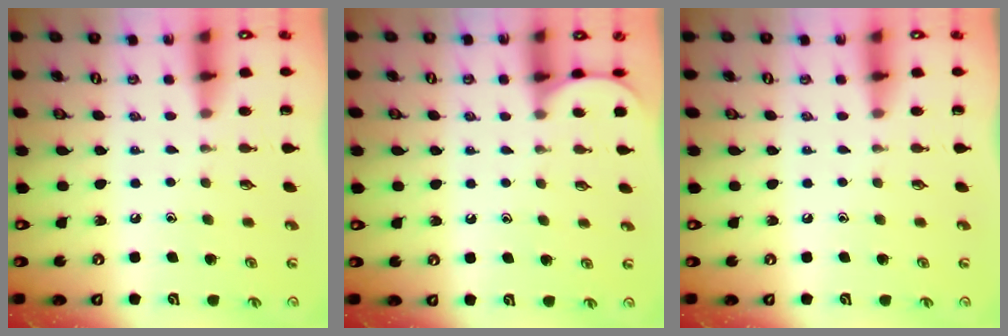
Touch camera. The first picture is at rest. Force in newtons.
{"total": 0.9, "press": 0.9, "slide": 0.2}
{"total": 0.0}